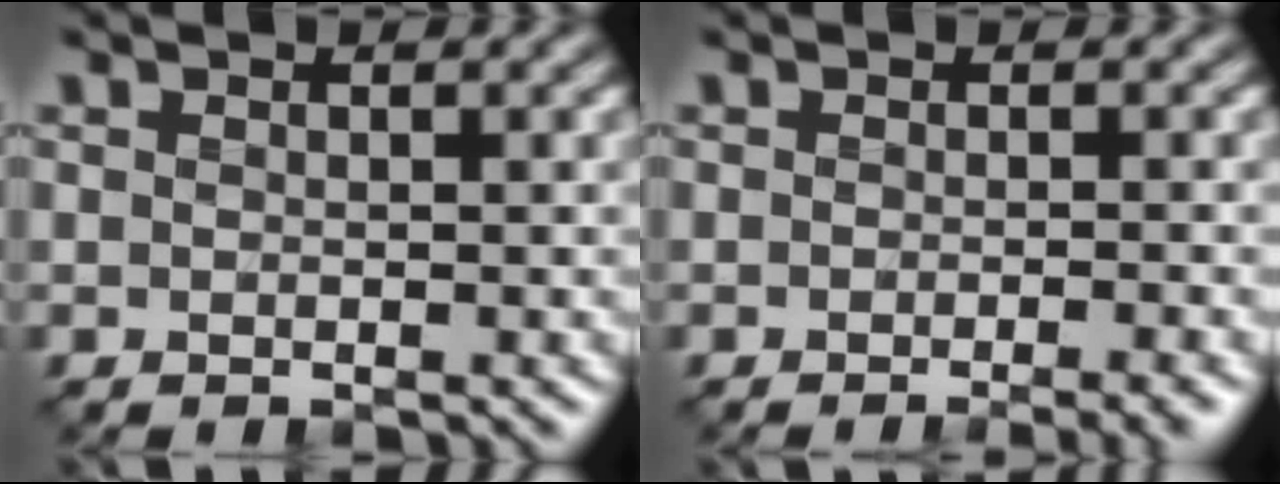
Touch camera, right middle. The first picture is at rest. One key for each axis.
{"total": 1.9, "fx": -1.3, "fy": 0.0, "fz": 1.4, "tx": -0.018, "ty": -0.006, "tz": -0.020}